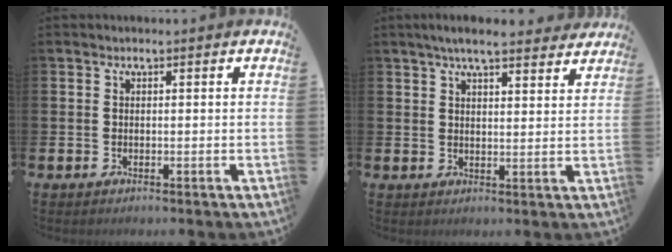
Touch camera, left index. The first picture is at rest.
{"total": 5.2, "force": [4.7, 0.7, 2.1], "torque": [-0.043, -0.017, 0.084]}